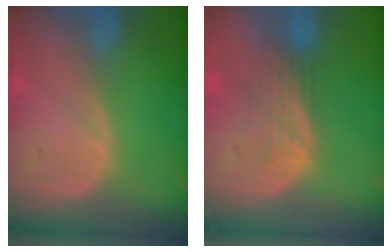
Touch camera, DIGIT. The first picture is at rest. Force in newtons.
{"total": 4.6, "press": 3.8, "slide": 2.6}